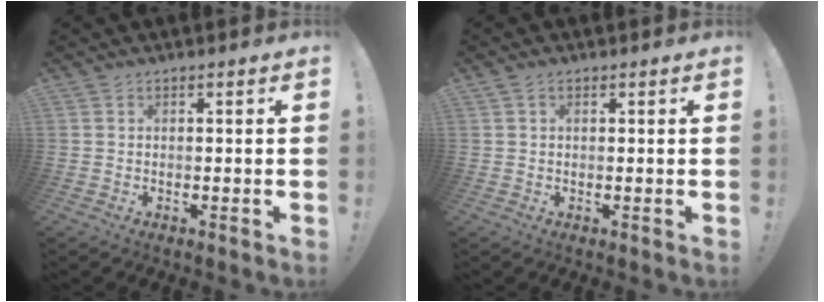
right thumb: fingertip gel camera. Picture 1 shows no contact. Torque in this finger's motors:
{"motor_torque": [0.26, -0.31, 0.24, 0.07, 0.13]}